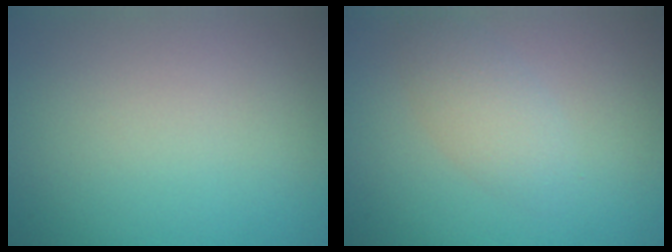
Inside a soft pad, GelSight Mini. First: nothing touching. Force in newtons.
{"total": 2.4, "press": 2.4, "slide": 0.1}